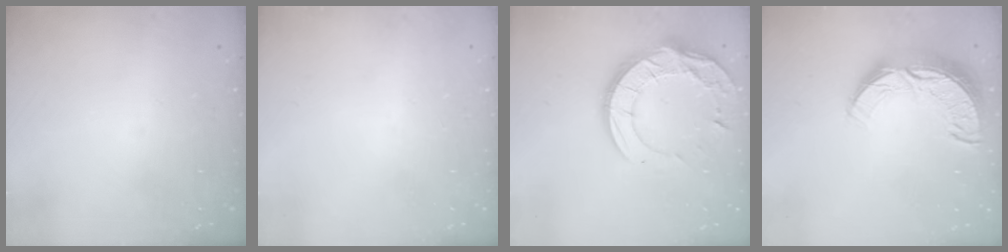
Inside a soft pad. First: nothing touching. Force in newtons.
{"total": 0.0}
{"total": 17.1, "press": 17.1, "slide": 0.6}
{"total": 12.5, "press": 12.4, "slide": 0.8}